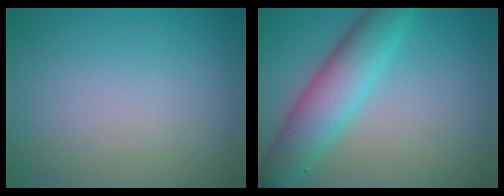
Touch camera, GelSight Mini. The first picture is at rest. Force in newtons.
{"total": 6.2, "press": 6.2, "slide": 0.1}